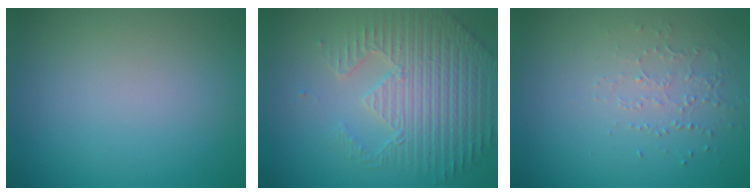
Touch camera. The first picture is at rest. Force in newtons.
{"total": 5.6, "press": 4.9, "slide": 2.8}
{"total": 1.0, "press": 0.7, "slide": 0.8}